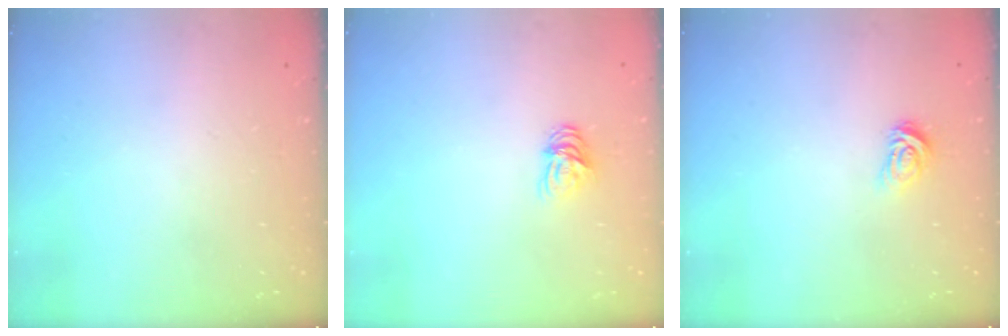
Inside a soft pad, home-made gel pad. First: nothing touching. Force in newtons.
{"total": 5.5, "press": 5.5, "slide": 0.6}
{"total": 3.6, "press": 3.6, "slide": 0.4}